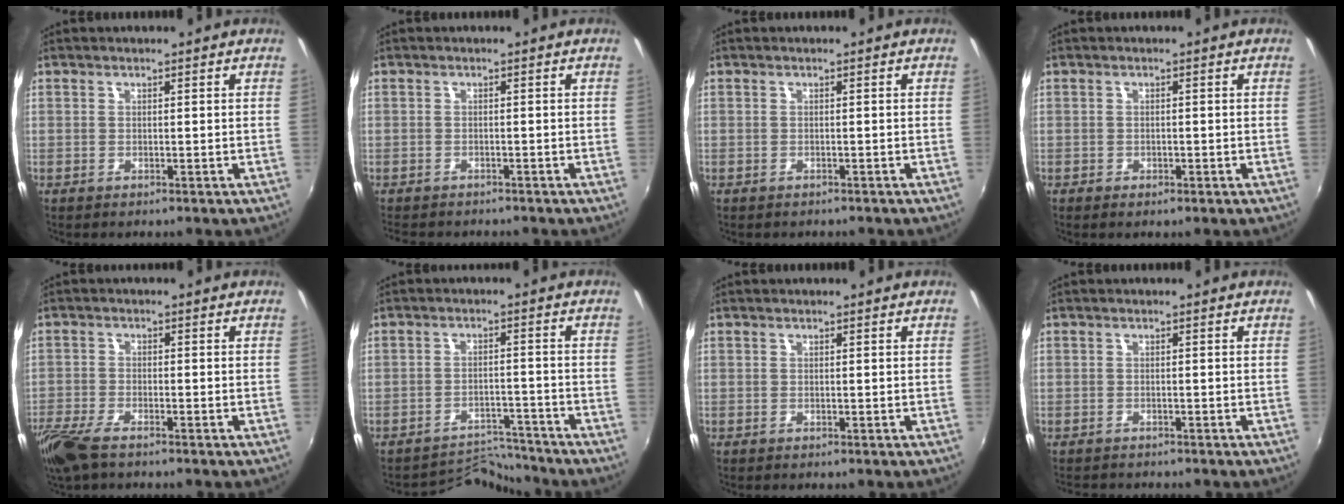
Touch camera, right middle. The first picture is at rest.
{"total": 3.6, "force": [-3.2, 1.4, 0.9], "torque": [-0.030, -0.009, -0.052]}
{"total": 1.0, "force": [-0.9, 0.3, 0.3], "torque": [-0.011, -0.002, -0.010]}
{"total": 1.3, "force": [-0.8, 0.8, 0.6], "torque": [-0.013, -0.005, -0.013]}
{"total": 9.0, "force": [-6.6, 2.6, 5.5], "torque": [-0.142, -0.036, -0.129]}
{"total": 6.2, "force": [-6.0, 0.2, -1.3], "torque": [0.005, 0.015, -0.095]}
{"total": 0.0}
{"total": 2.2, "force": [-2.0, 0.9, 0.3], "torque": [-0.015, -0.005, -0.036]}